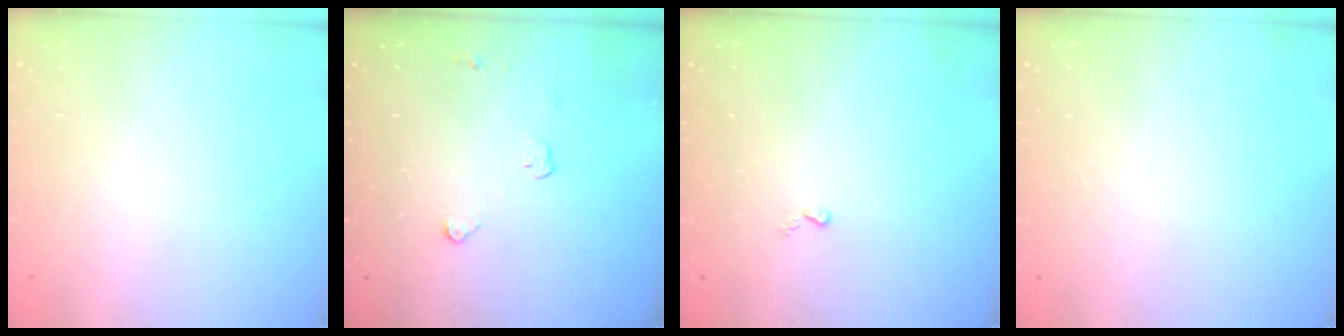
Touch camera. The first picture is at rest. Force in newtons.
{"total": 2.9, "press": 2.9, "slide": 0.4}
{"total": 2.6, "press": 2.6, "slide": 0.5}
{"total": 0.0}